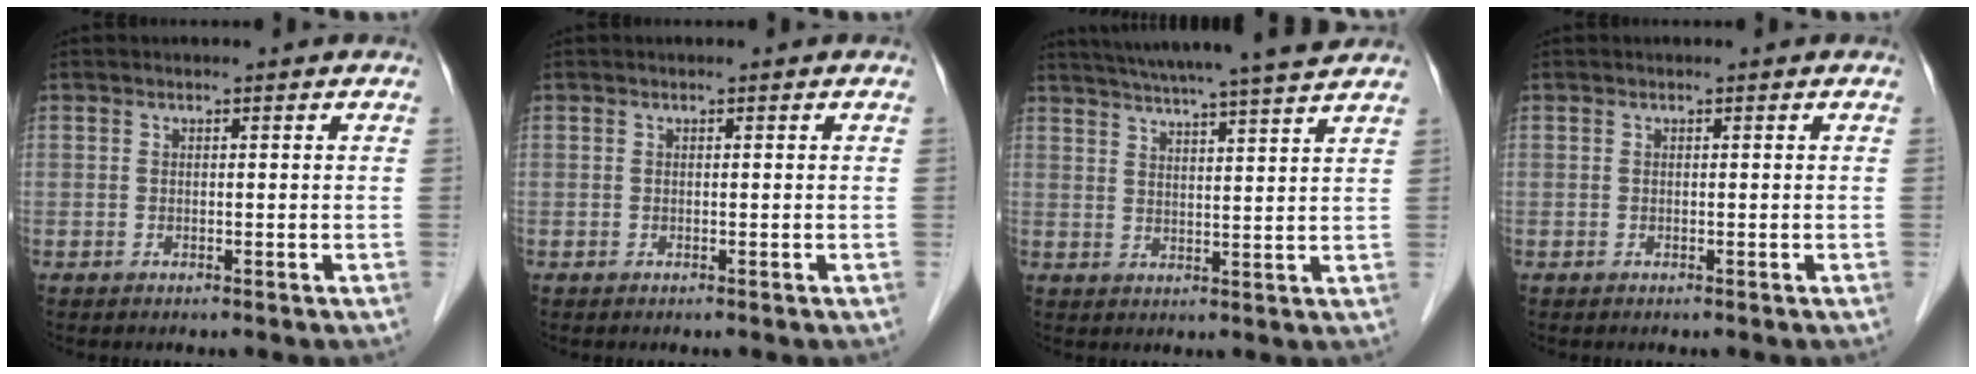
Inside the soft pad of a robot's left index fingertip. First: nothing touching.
{"total": 0.0}
{"total": 16.2, "force": [14.5, -0.7, 7.0], "torque": [-0.122, 0.002, 0.200]}
{"total": 0.0}